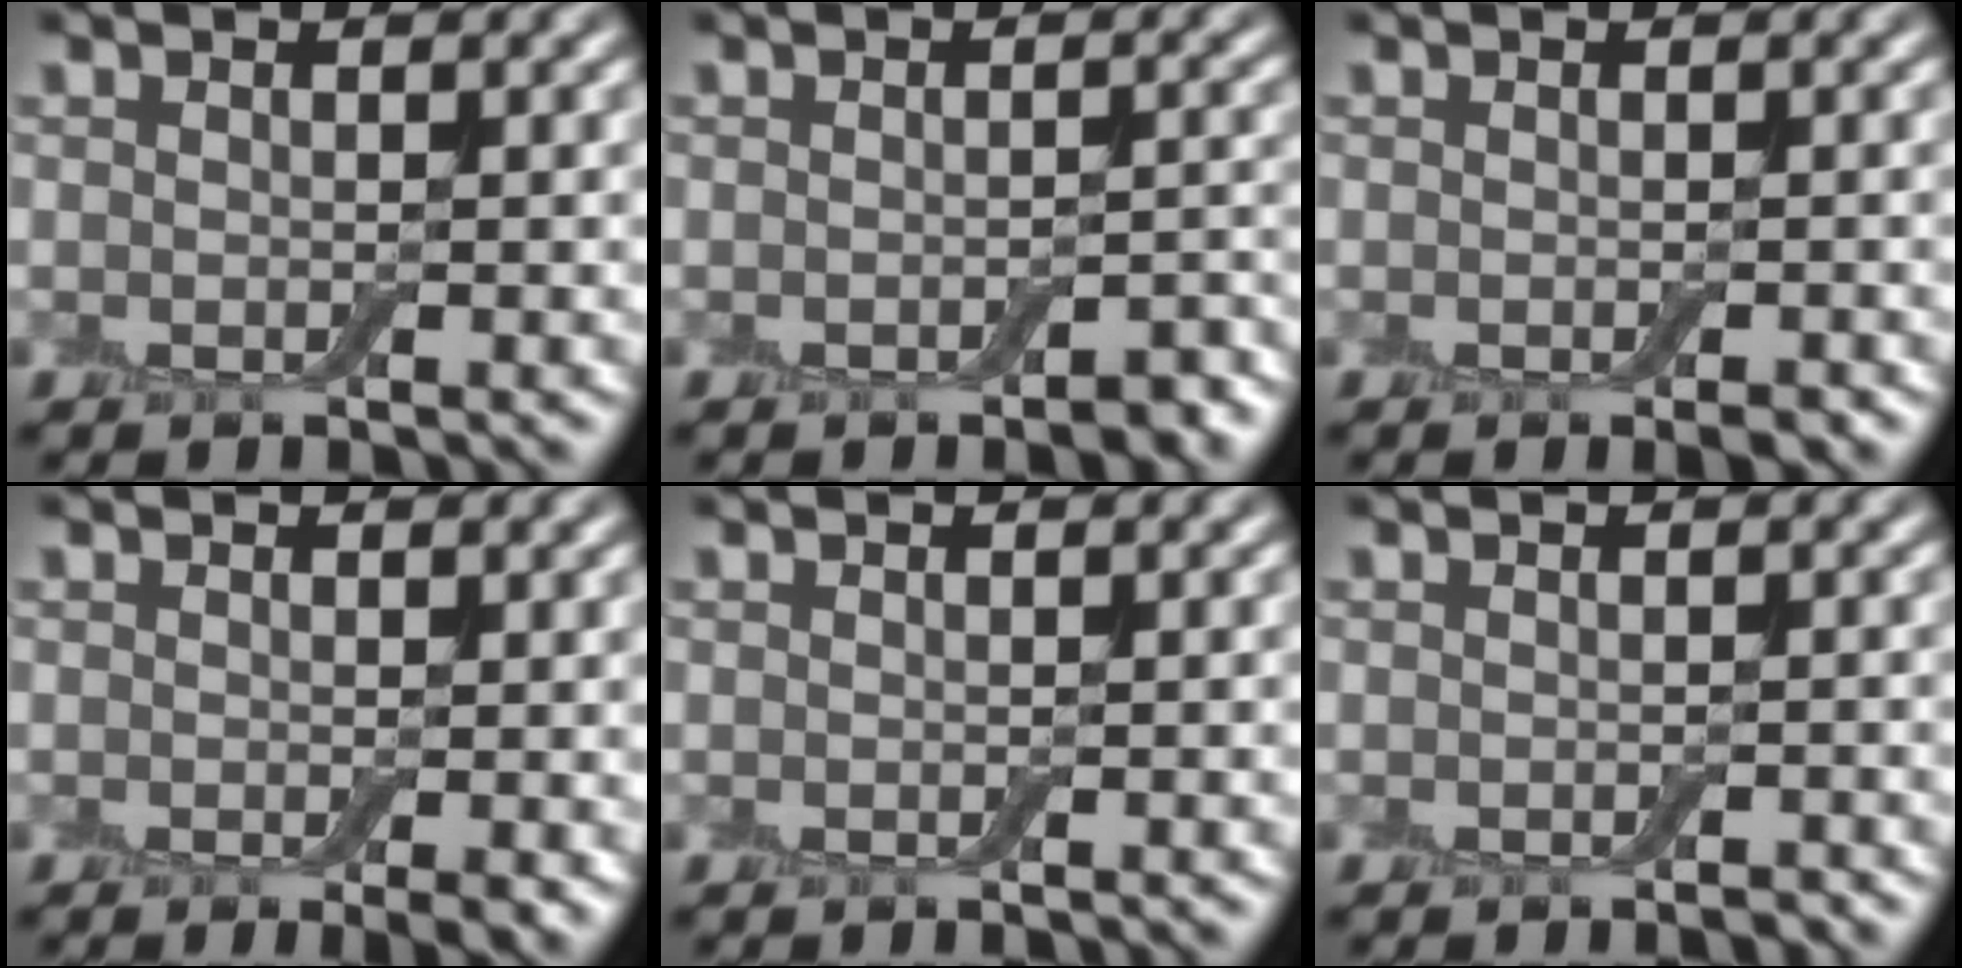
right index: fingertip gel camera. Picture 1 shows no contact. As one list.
[{"total": 1.9, "force": [-1.1, 0.8, 1.2], "torque": [-0.017, 0.003, -0.014]}, {"total": 1.0, "force": [-0.5, 0.2, 0.8], "torque": [-0.013, -0.002, -0.007]}, {"total": 1.8, "force": [-0.3, 0.2, 1.7], "torque": [-0.022, -0.009, -0.006]}, {"total": 0.0}, {"total": 0.6, "force": [-0.5, 0.1, 0.4], "torque": [-0.005, 0.000, -0.006]}]